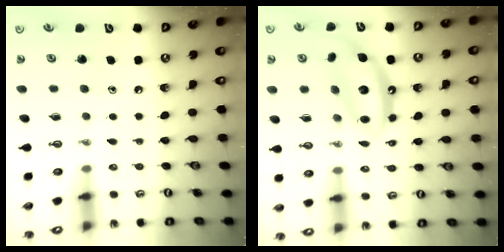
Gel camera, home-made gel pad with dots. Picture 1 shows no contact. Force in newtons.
{"total": 12.5, "press": 12.4, "slide": 1.0}